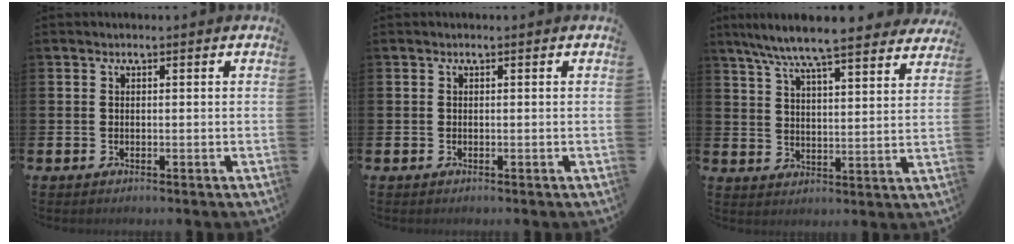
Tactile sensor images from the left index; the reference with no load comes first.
{"total": 0.0}
{"total": 8.4, "force": [7.8, 0.5, 2.9], "torque": [-0.077, -0.050, 0.137]}